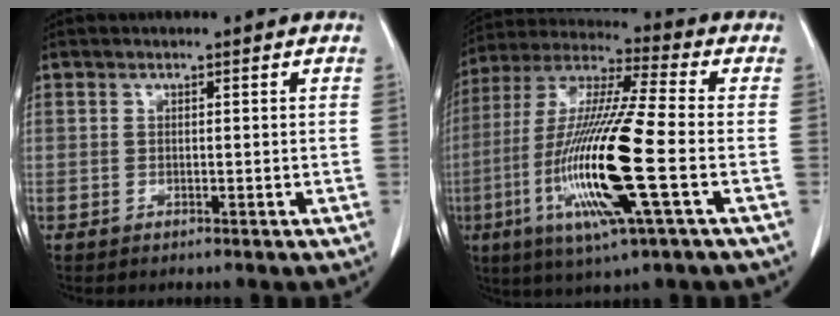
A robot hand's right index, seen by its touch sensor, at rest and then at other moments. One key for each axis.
{"total": 19.1, "fx": -5.1, "fy": 0.7, "fz": 18.4, "tx": -0.389, "ty": -0.020, "tz": -0.099}